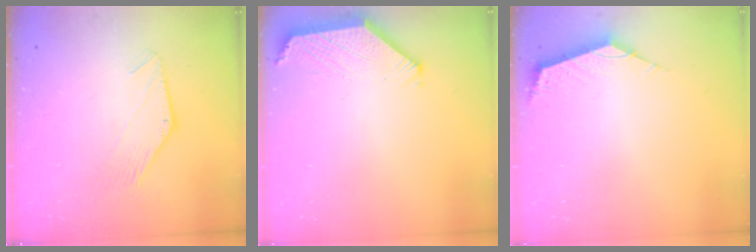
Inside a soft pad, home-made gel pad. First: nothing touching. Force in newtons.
{"total": 0.8, "press": 0.8, "slide": 0.1}
{"total": 2.5, "press": 2.4, "slide": 0.6}